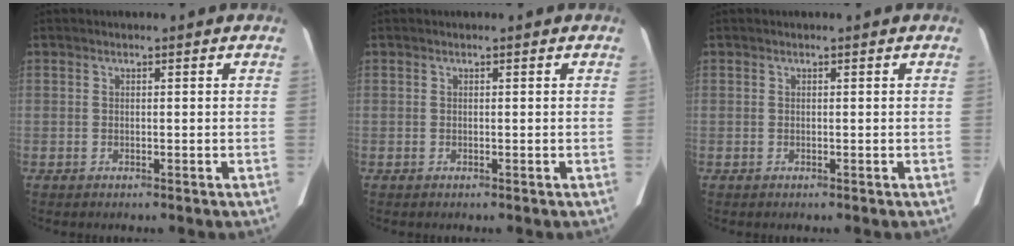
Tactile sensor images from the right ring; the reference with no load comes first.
{"total": 0.0}
{"total": 0.0}